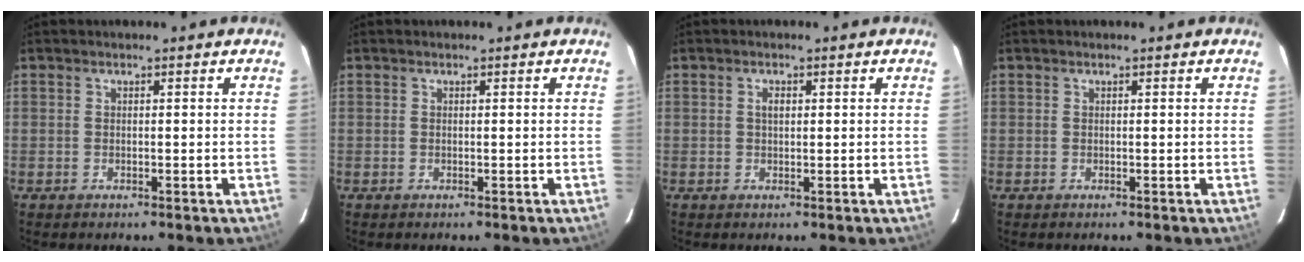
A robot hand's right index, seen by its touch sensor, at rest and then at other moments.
{"total": 0.0}
{"total": 1.3, "force": [0.3, 0.8, 1.0], "torque": [-0.018, 0.004, 0.004]}
{"total": 0.0}